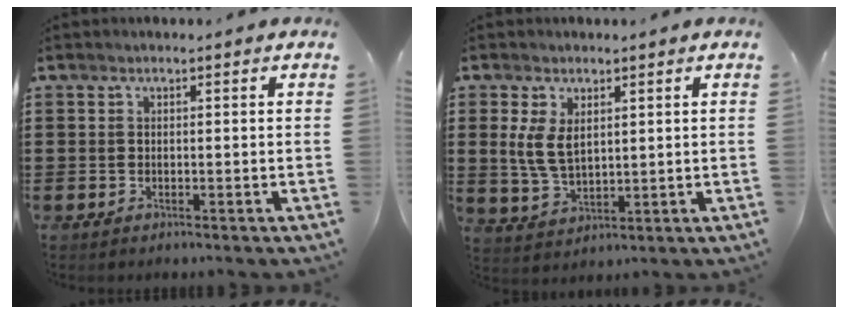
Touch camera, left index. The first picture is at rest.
{"total": 5.3, "force": [1.5, 2.9, 4.2], "torque": [-0.095, 0.004, 0.027]}